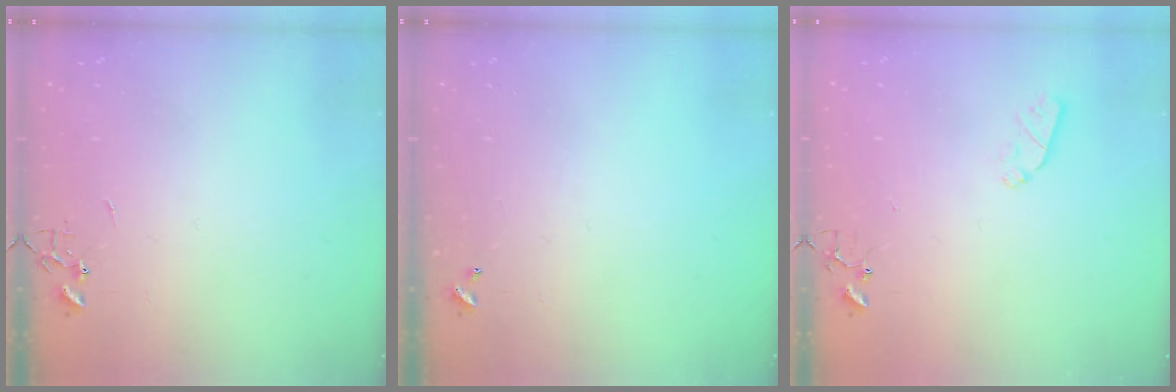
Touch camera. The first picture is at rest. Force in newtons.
{"total": 0.0}
{"total": 5.2, "press": 5.2, "slide": 0.8}